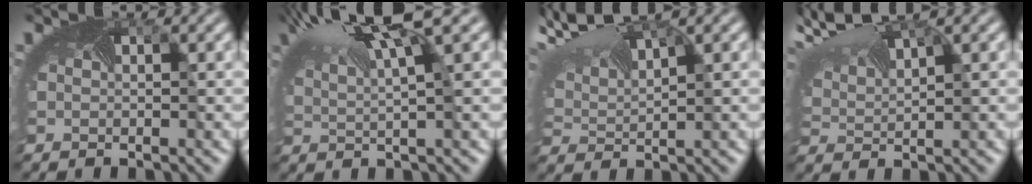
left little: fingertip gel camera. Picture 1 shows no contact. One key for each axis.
{"total": 8.5, "fx": 5.0, "fy": 2.1, "fz": 6.5, "tx": -0.134, "ty": 0.017, "tz": 0.091}
{"total": 8.7, "fx": 5.6, "fy": 3.2, "fz": 5.9, "tx": -0.150, "ty": 0.033, "tz": 0.099}
{"total": 7.9, "fx": 5.5, "fy": 2.6, "fz": 5.1, "tx": -0.138, "ty": 0.027, "tz": 0.098}